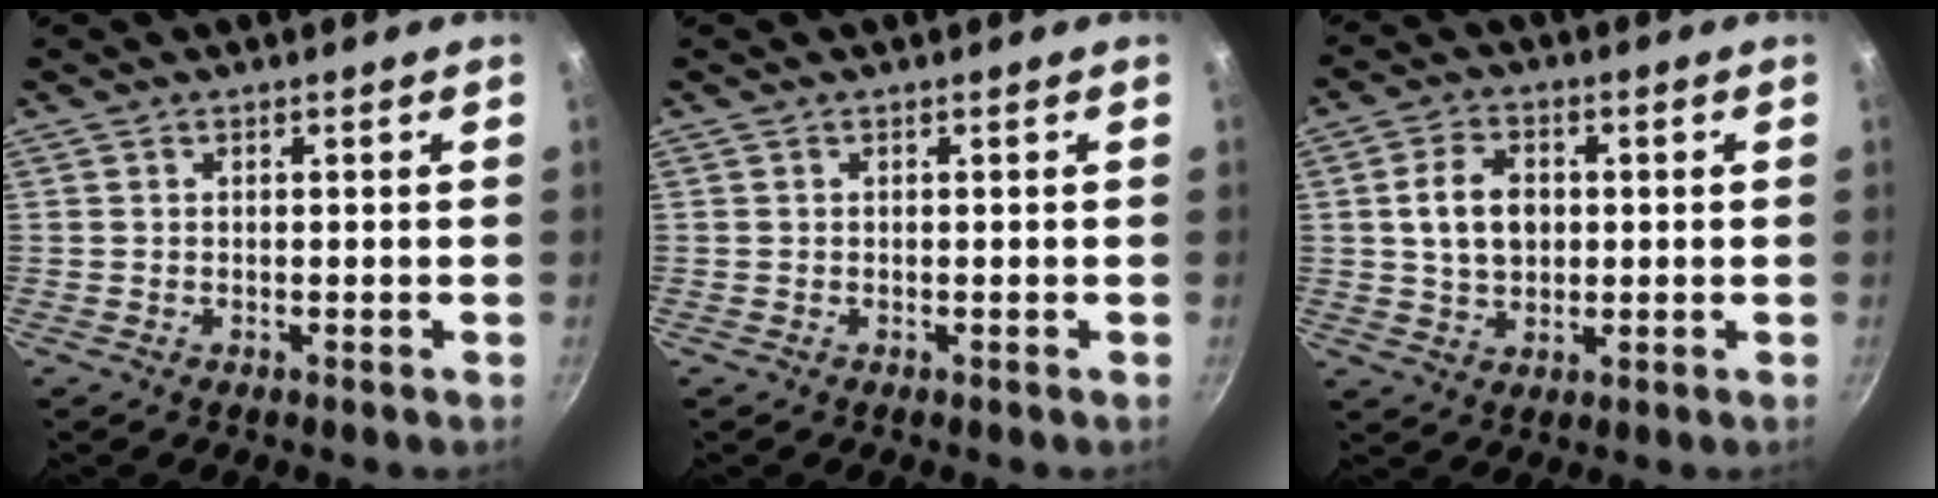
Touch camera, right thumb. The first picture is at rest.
{"total": 0.0}
{"total": 8.3, "force": [0.9, 5.9, 5.7], "torque": [-0.085, 0.007, 0.015]}